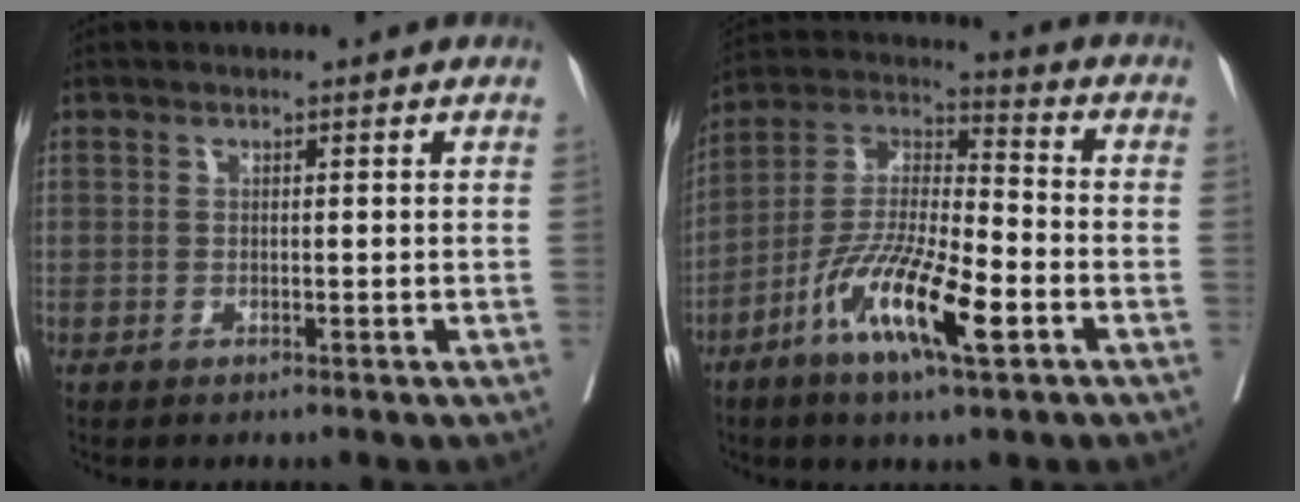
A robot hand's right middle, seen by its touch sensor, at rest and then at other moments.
{"total": 14.8, "force": [-6.6, 2.6, 12.9], "torque": [-0.255, -0.014, -0.124]}